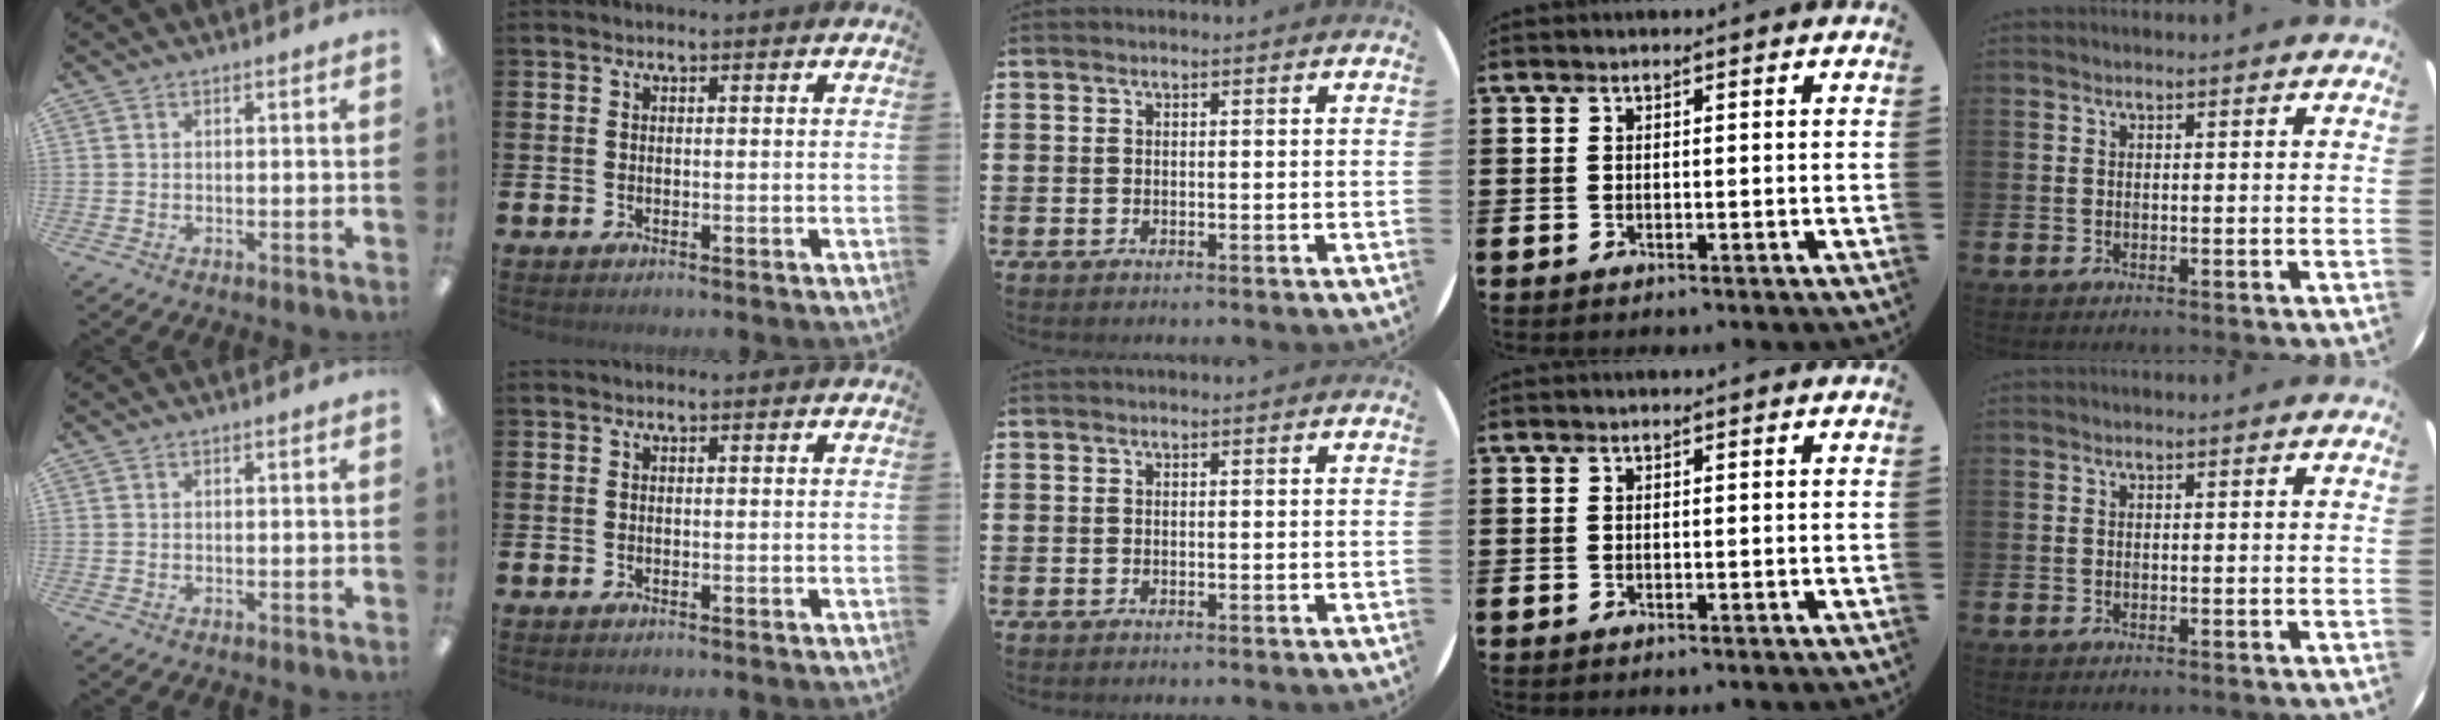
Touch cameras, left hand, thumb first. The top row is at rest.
{}